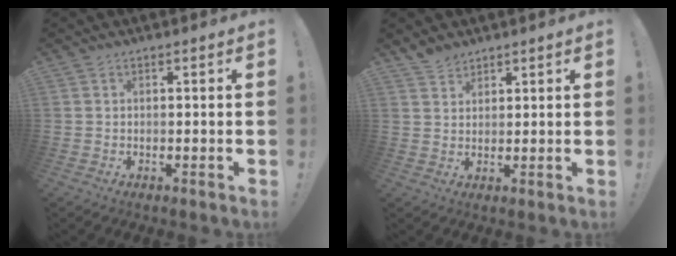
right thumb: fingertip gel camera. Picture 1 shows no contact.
{"total": 3.8, "force": [3.3, 1.7, 0.8], "torque": [-0.014, -0.018, 0.063]}